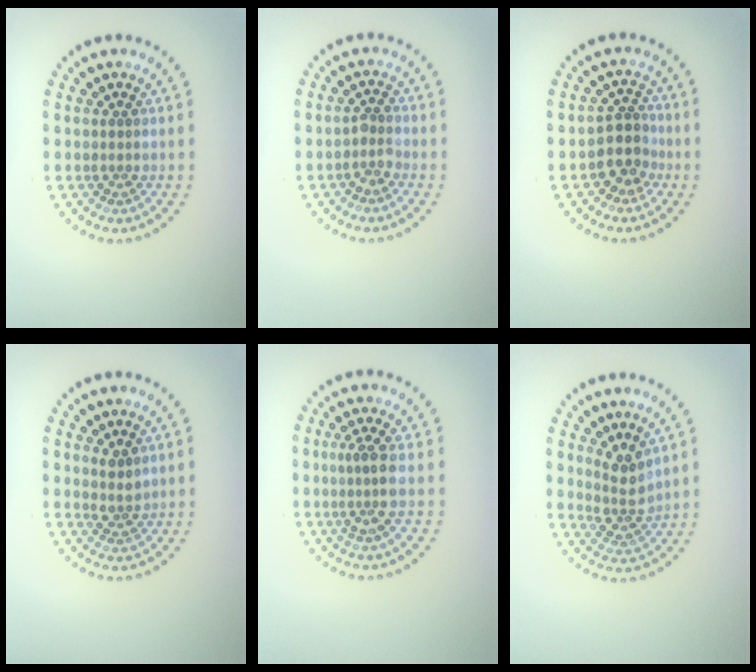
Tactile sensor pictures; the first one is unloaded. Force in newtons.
{"total": 1.3, "press": 1.1, "slide": 0.7}
{"total": 2.8, "press": 2.4, "slide": 1.5}
{"total": 1.7, "press": 1.4, "slide": 1.0}
{"total": 2.5, "press": 1.9, "slide": 1.7}
{"total": 2.7, "press": 2.1, "slide": 1.7}